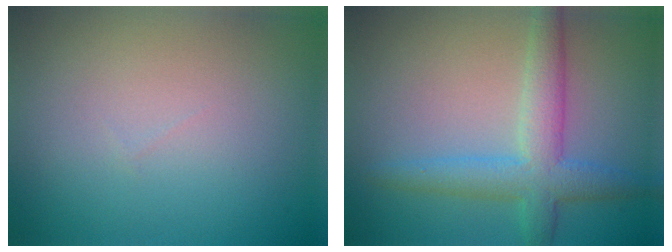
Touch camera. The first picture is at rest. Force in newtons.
{"total": 3.5, "press": 3.5, "slide": 0.2}